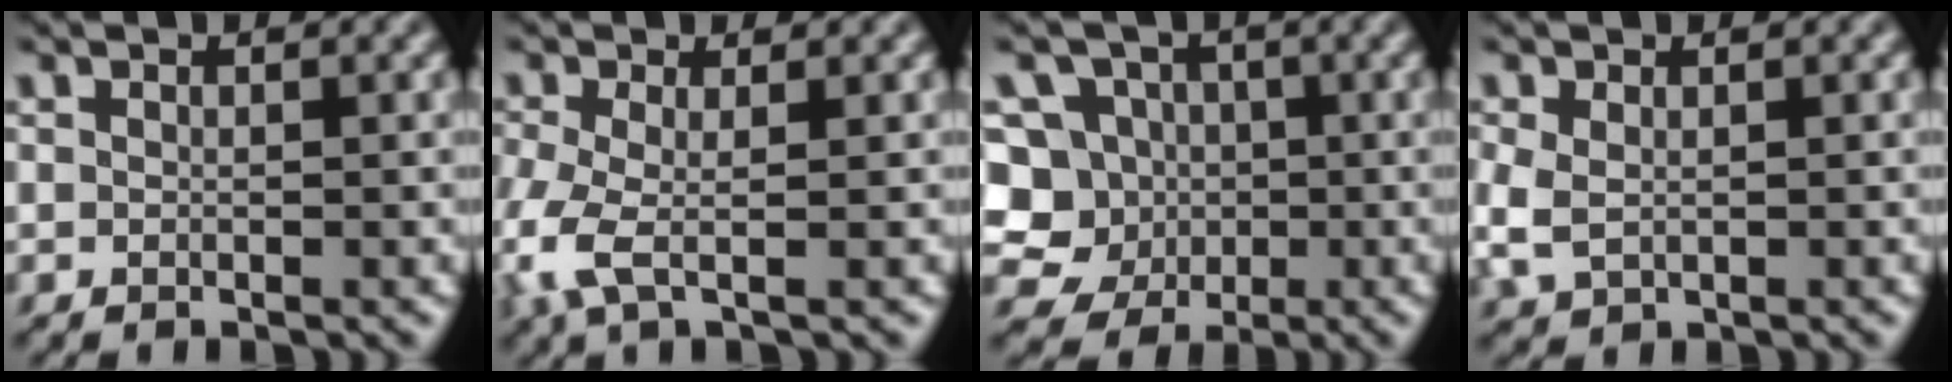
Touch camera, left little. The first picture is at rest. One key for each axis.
{"total": 4.2, "fx": -1.4, "fy": 1.8, "fz": 3.5, "tx": -0.106, "ty": -0.002, "tz": -0.033}
{"total": 10.0, "fx": -1.2, "fy": 9.4, "fz": 3.2, "tx": -0.088, "ty": 0.039, "tz": -0.057}
{"total": 2.9, "fx": -0.2, "fy": 2.0, "fz": 2.1, "tx": -0.071, "ty": -0.003, "tz": -0.002}